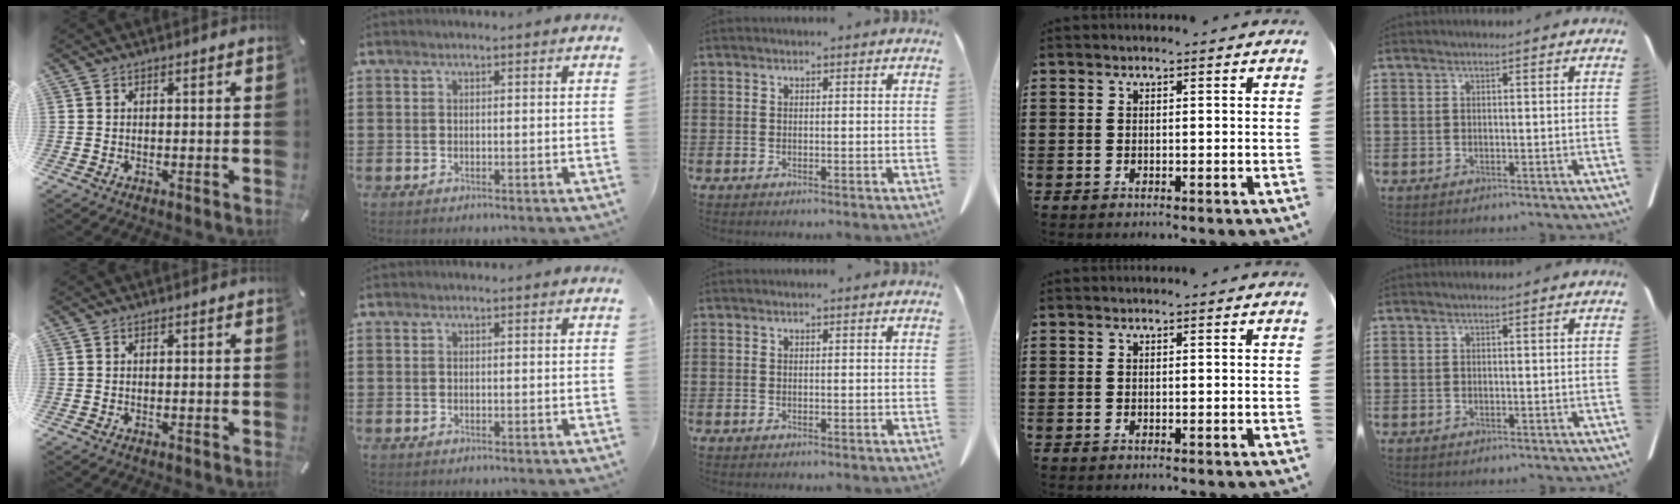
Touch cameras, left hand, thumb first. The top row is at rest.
{}